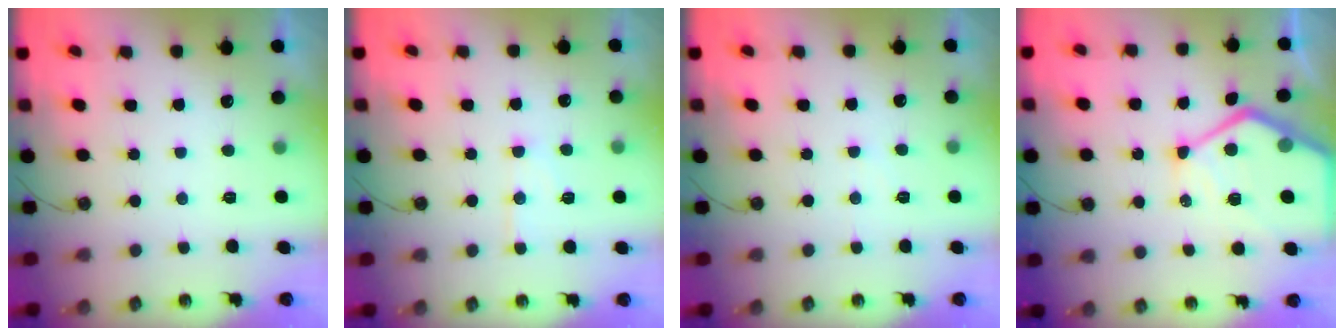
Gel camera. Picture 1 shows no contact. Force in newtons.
{"total": 6.9, "press": 6.9, "slide": 0.5}
{"total": 3.6, "press": 3.6, "slide": 0.6}
{"total": 17.0, "press": 16.9, "slide": 1.5}